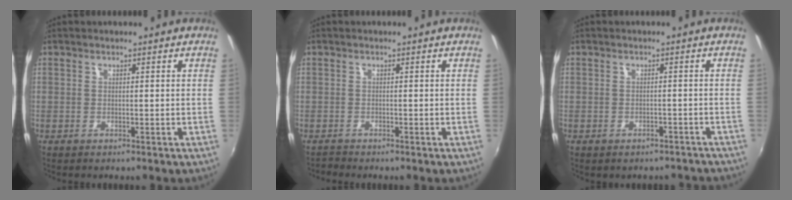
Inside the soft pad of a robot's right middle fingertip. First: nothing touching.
{"total": 0.9, "force": [-0.9, 0.0, -0.1], "torque": [0.002, -0.003, -0.019]}
{"total": 5.7, "force": [-4.9, 2.5, 1.5], "torque": [-0.024, -0.002, -0.048]}